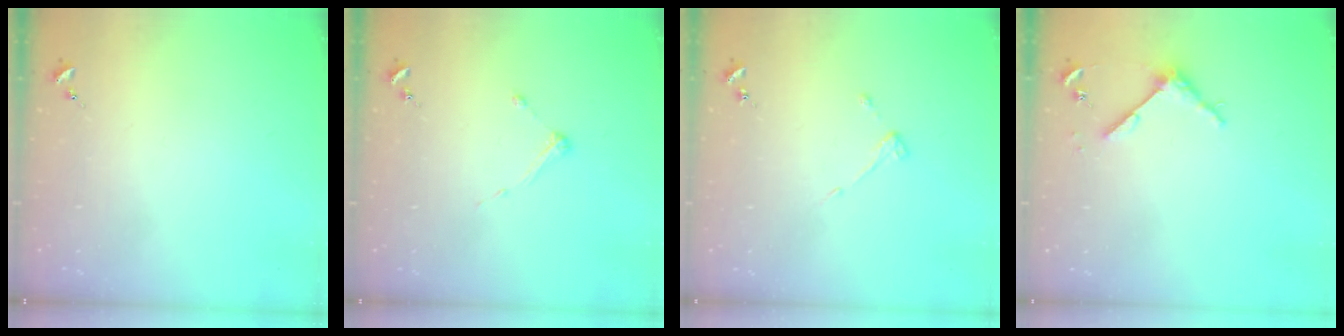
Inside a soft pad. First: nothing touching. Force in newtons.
{"total": 3.9, "press": 3.8, "slide": 0.4}
{"total": 3.0, "press": 3.0, "slide": 0.6}
{"total": 4.5, "press": 4.5, "slide": 0.5}